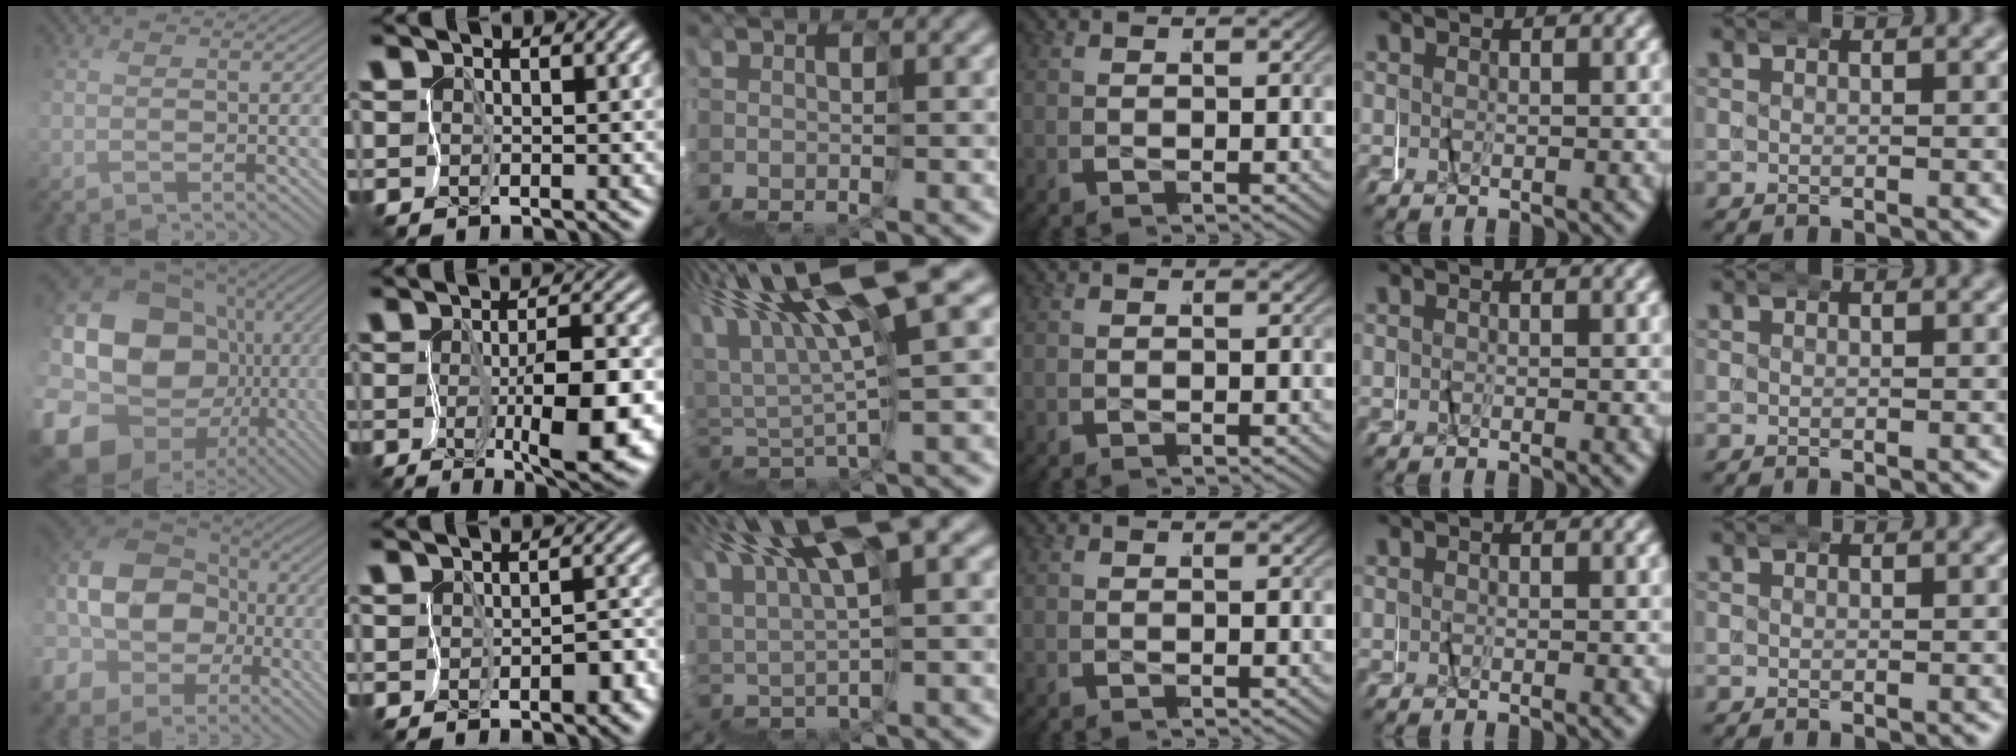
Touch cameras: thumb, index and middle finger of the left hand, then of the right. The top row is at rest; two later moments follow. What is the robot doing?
{"motion": "wrap", "object": "masking tape"}